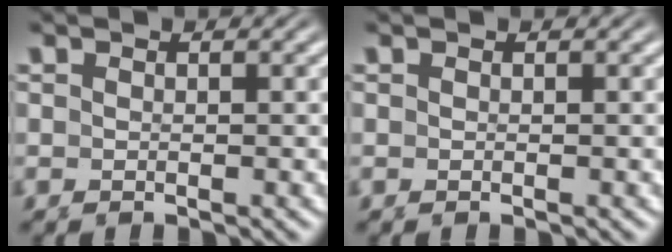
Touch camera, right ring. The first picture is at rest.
{"total": 0.0}